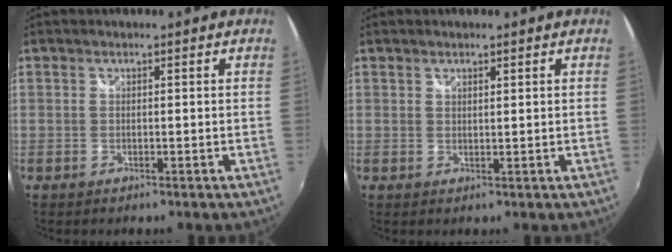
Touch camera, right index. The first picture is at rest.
{"total": 0.9, "force": [0.8, 0.3, 0.3], "torque": [-0.003, 0.000, 0.013]}